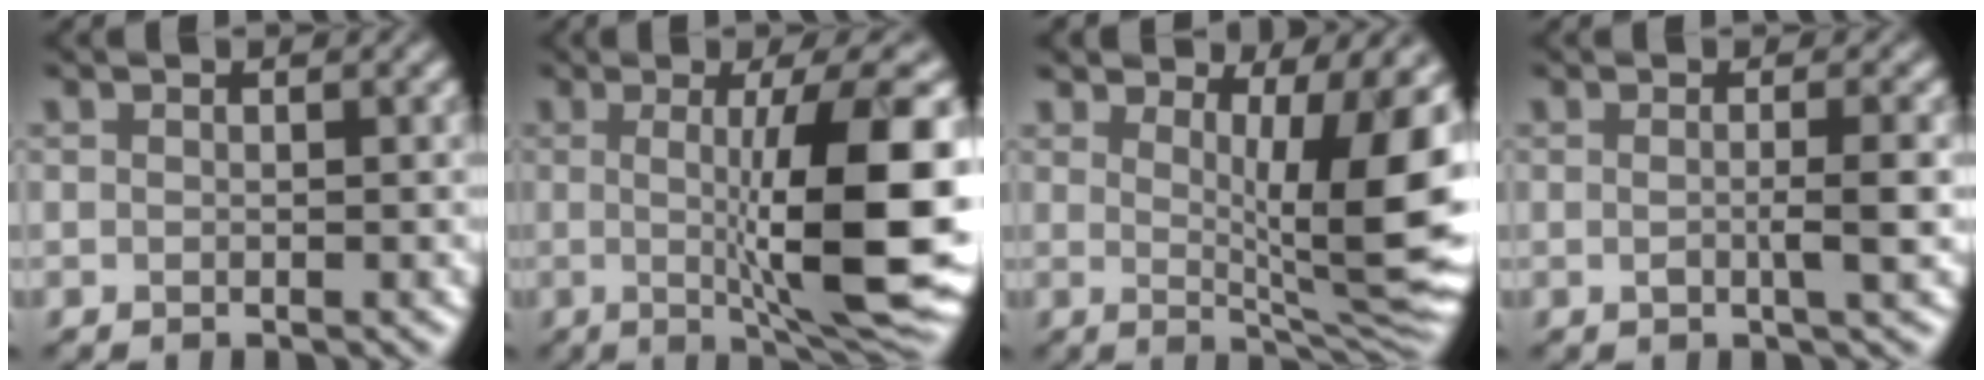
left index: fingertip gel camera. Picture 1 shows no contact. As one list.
[{"total": 12.5, "force": [-0.3, 2.5, 12.2], "torque": [-0.160, -0.002, 0.001]}, {"total": 10.2, "force": [2.4, 3.6, 9.2], "torque": [-0.121, -0.013, 0.040]}, {"total": 2.3, "force": [-0.4, 0.4, 2.3], "torque": [-0.042, -0.003, -0.008]}]